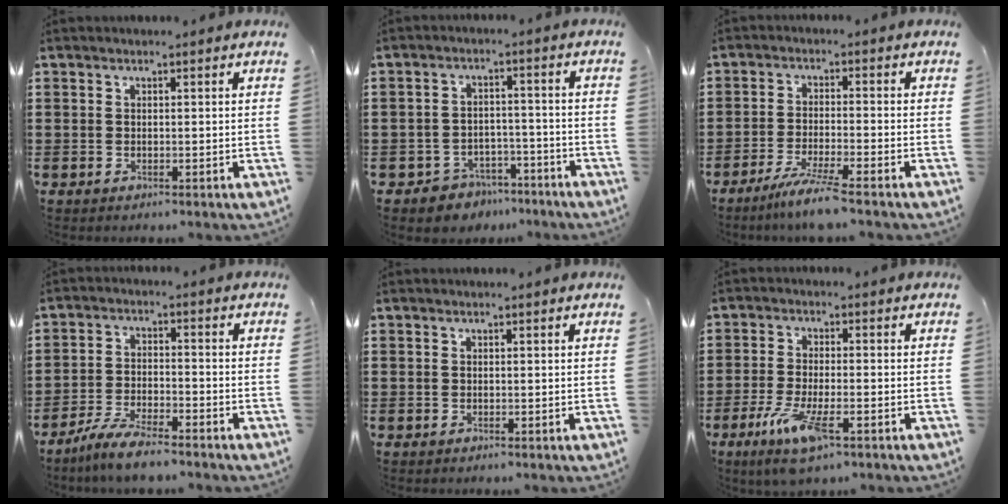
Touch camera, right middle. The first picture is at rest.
{"total": 4.1, "force": [-3.8, 1.5, -0.1], "torque": [-0.009, 0.008, -0.080]}
{"total": 5.2, "force": [-4.3, -0.3, 2.9], "torque": [-0.066, -0.019, -0.082]}
{"total": 5.7, "force": [-5.1, 0.5, 2.5], "torque": [-0.060, -0.005, -0.101]}
{"total": 0.0}
{"total": 7.2, "force": [-3.6, 1.8, 5.9], "torque": [-0.124, -0.014, -0.065]}